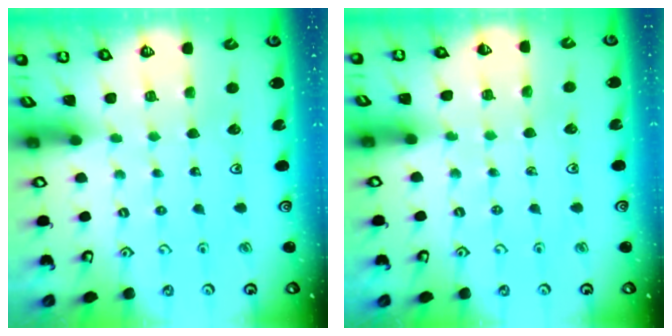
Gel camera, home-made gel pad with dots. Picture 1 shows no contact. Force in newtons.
{"total": 5.1, "press": 4.9, "slide": 1.2}